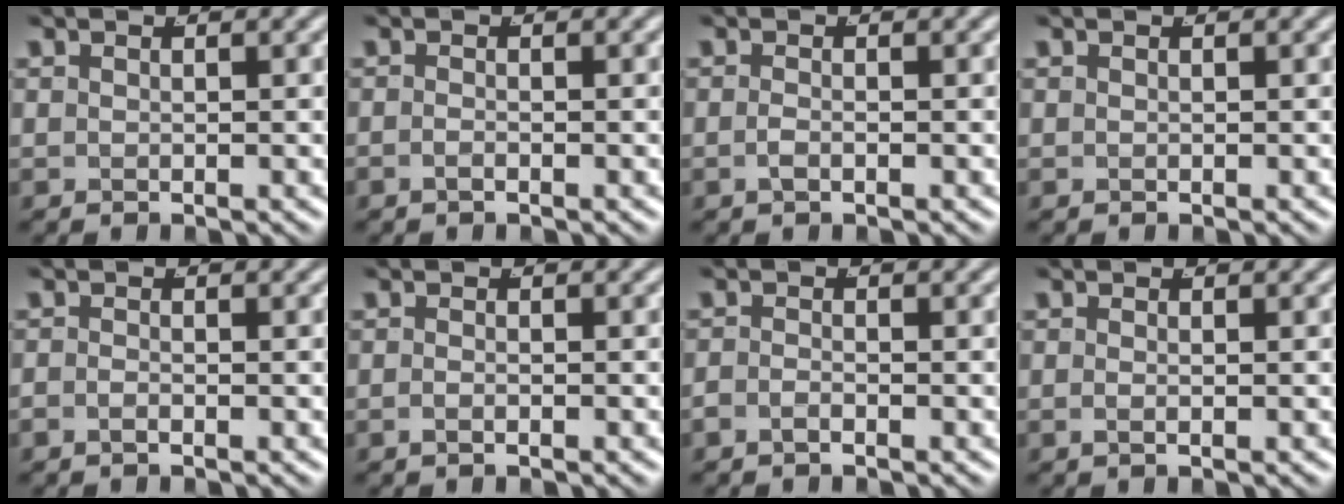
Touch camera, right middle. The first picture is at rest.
{"total": 0.9, "force": [-0.8, 0.2, 0.3], "torque": [-0.013, -0.007, -0.015]}
{"total": 0.8, "force": [-0.6, -0.2, 0.5], "torque": [-0.017, -0.010, -0.007]}
{"total": 0.0}
{"total": 1.2, "force": [-0.8, 0.6, 0.5], "torque": [-0.019, -0.007, -0.016]}
{"total": 0.9, "force": [-0.7, -0.2, 0.4], "torque": [-0.011, -0.006, -0.012]}
{"total": 1.3, "force": [-1.1, 0.5, 0.5], "torque": [-0.016, -0.009, -0.019]}
{"total": 0.7, "force": [-0.4, -0.3, 0.5], "torque": [-0.012, -0.008, -0.003]}